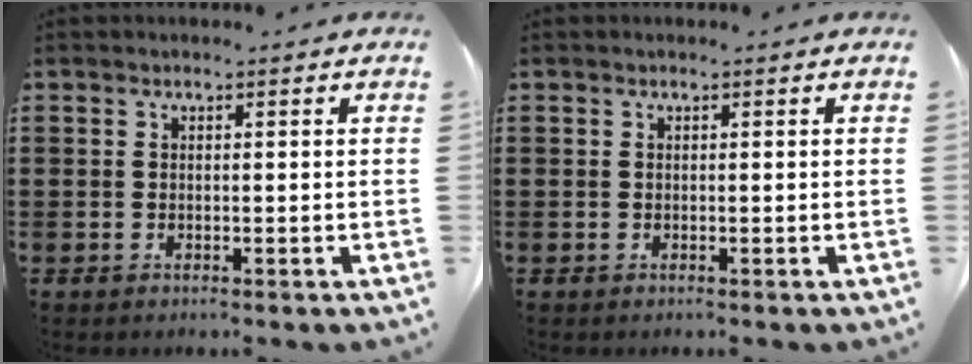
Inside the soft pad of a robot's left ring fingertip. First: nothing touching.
{"total": 0.0}